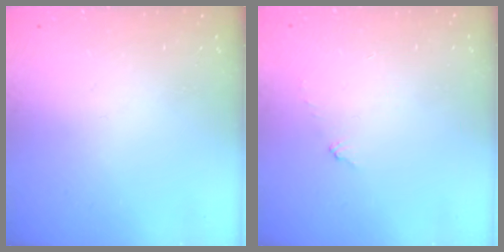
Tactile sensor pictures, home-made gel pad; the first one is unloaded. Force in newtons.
{"total": 3.6, "press": 3.6, "slide": 0.3}